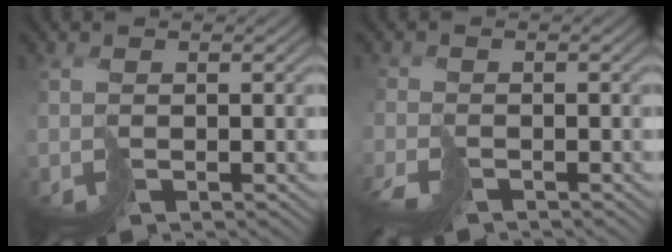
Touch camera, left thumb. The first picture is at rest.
{"total": 3.2, "force": [-2.7, 1.3, 1.1], "torque": [-0.026, -0.012, -0.059]}